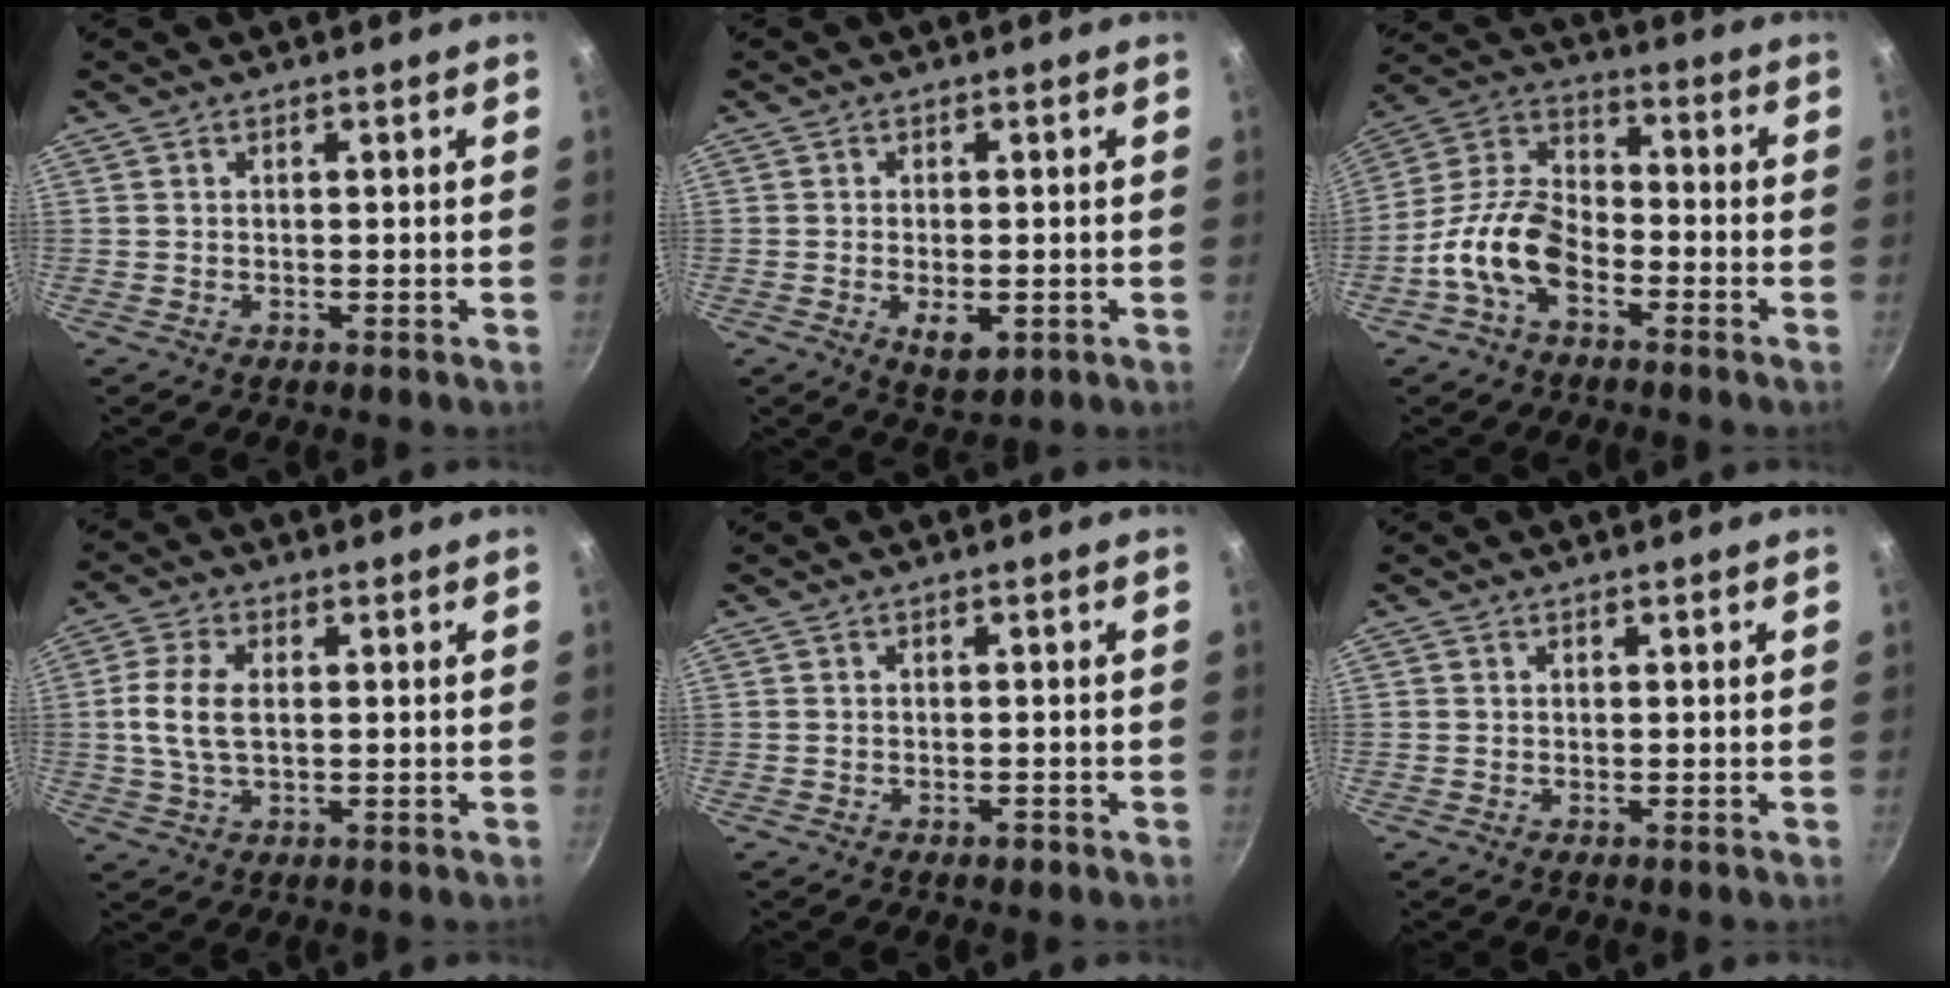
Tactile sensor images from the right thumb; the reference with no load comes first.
{"total": 5.1, "force": [-1.4, 2.7, 4.1], "torque": [-0.057, -0.005, -0.014]}
{"total": 13.1, "force": [-5.6, 7.5, 9.2], "torque": [-0.160, 0.057, -0.126]}
{"total": 7.5, "force": [0.6, 4.3, 6.2], "torque": [-0.128, 0.011, 0.009]}
{"total": 1.3, "force": [-0.8, 0.7, 0.7], "torque": [-0.013, 0.007, -0.009]}
{"total": 0.0}